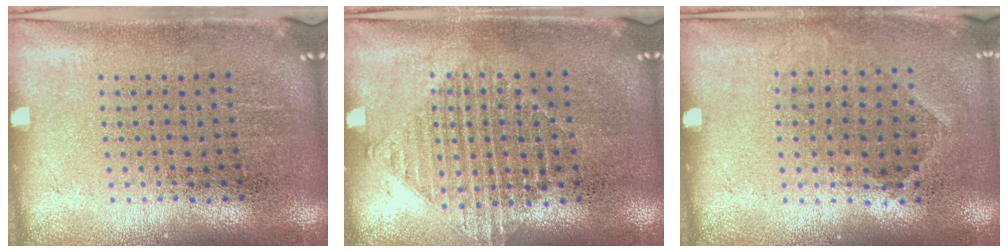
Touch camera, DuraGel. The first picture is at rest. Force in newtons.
{"total": 1.1, "press": 1.1, "slide": 0.3}
{"total": 0.8, "press": 0.7, "slide": 0.5}